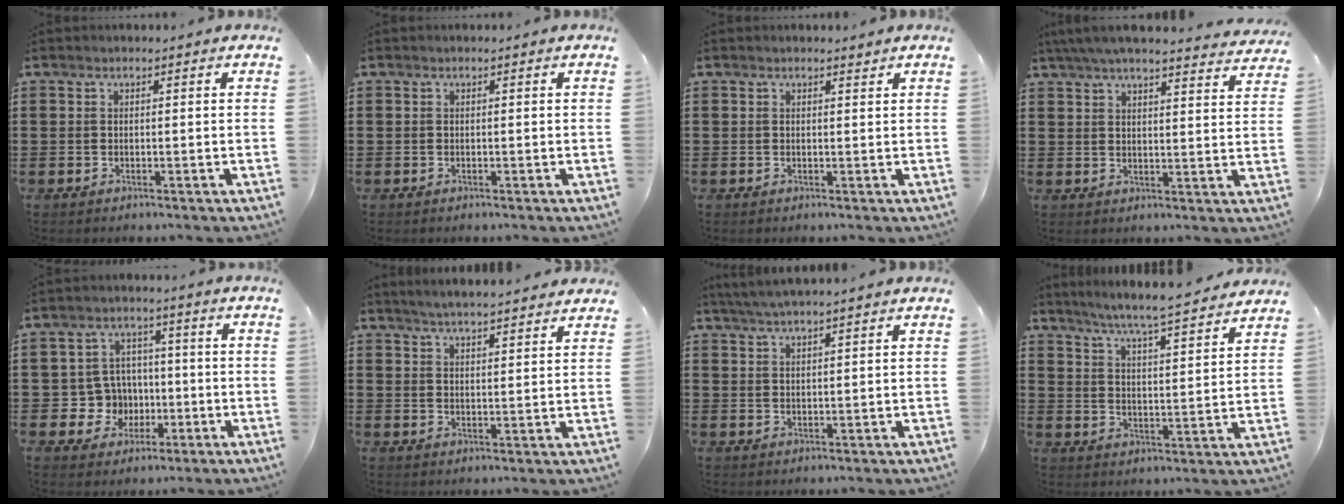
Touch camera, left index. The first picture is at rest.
{"total": 0.0}
{"total": 0.8, "force": [0.8, 0.1, 0.3], "torque": [0.000, -0.002, 0.013]}
{"total": 5.4, "force": [4.9, 0.2, 2.1], "torque": [-0.058, -0.019, 0.088]}
{"total": 6.6, "force": [-0.6, 6.5, 1.5], "torque": [-0.046, 0.011, -0.005]}
{"total": 3.7, "force": [3.6, -0.5, 0.5], "torque": [-0.021, -0.014, 0.064]}
{"total": 2.9, "force": [2.7, -0.4, 1.1], "torque": [-0.028, 0.001, 0.050]}
{"total": 6.0, "force": [5.5, -0.8, 2.1], "torque": [-0.064, -0.041, 0.090]}